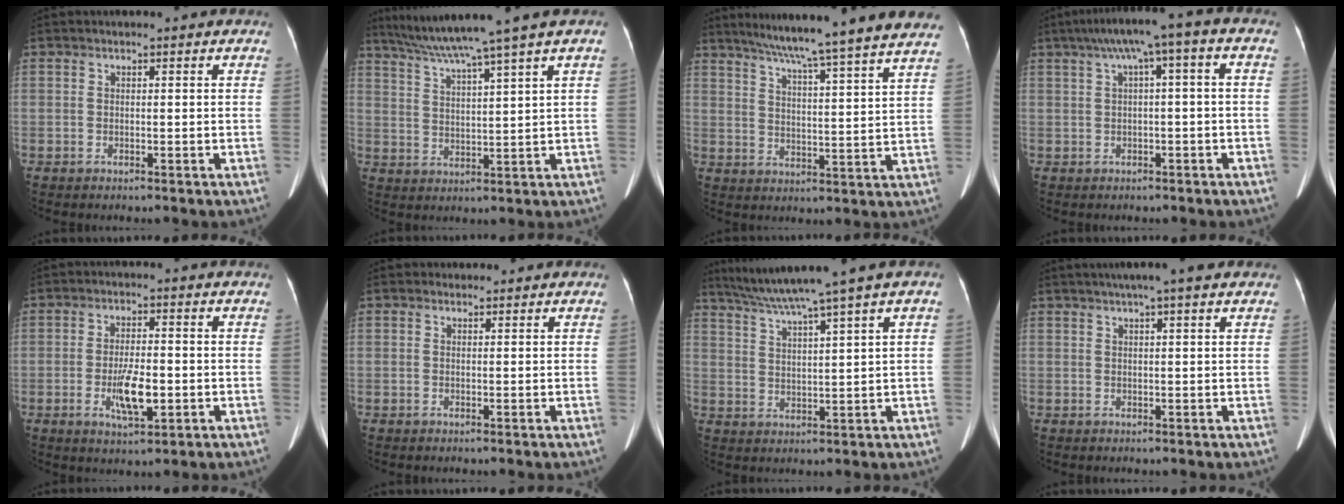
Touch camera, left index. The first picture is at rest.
{"total": 10.5, "force": [8.2, -2.4, 6.2], "torque": [-0.104, 0.014, 0.137]}
{"total": 21.9, "force": [19.3, -1.9, 10.2], "torque": [-0.165, -0.033, 0.249]}
{"total": 7.4, "force": [1.5, 0.7, 7.2], "torque": [-0.120, 0.045, 0.022]}
{"total": 6.3, "force": [-1.6, 1.8, 5.8], "torque": [-0.112, -0.006, -0.024]}
{"total": 0.6, "force": [0.4, 0.5, 0.0], "torque": [0.001, -0.001, 0.006]}
{"total": 9.8, "force": [7.2, -1.8, 6.5], "torque": [-0.106, 0.024, 0.122]}
{"total": 5.7, "force": [4.2, -0.1, 3.8], "torque": [-0.059, 0.028, 0.062]}